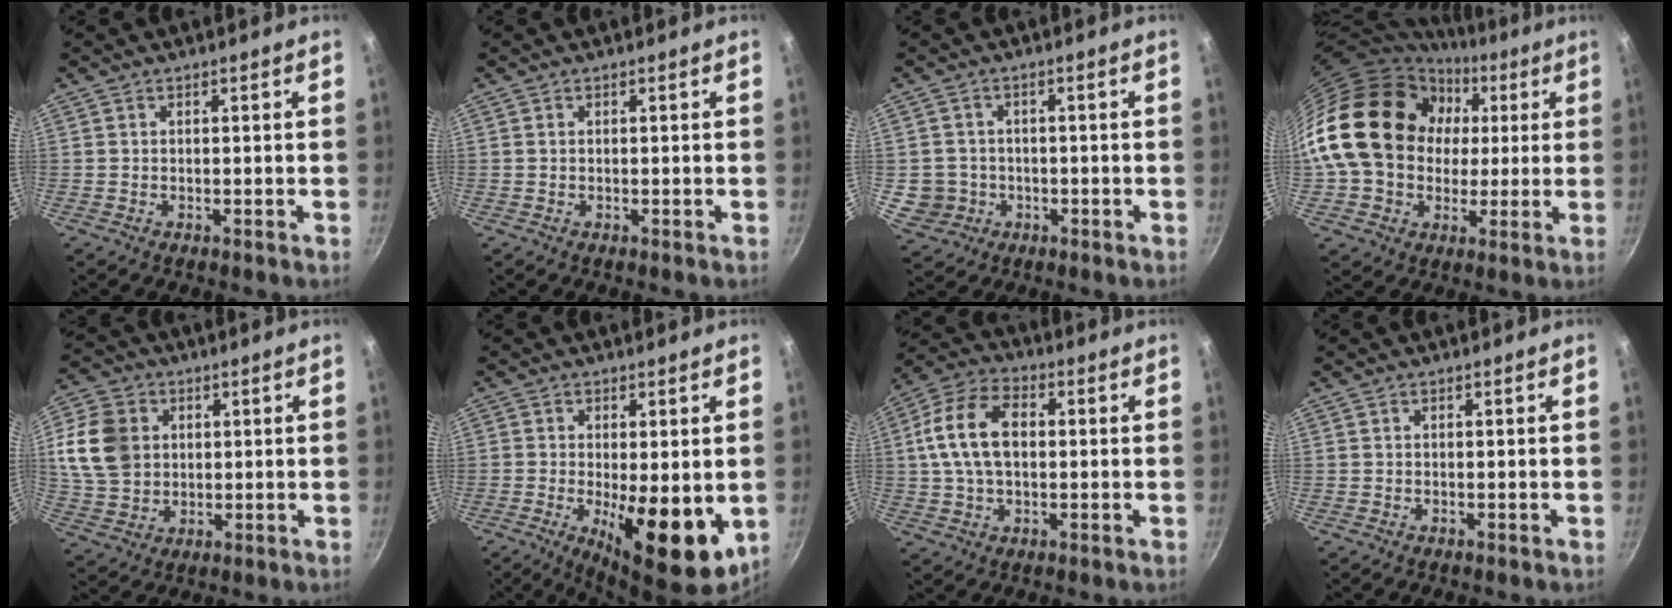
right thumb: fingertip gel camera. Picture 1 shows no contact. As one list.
[{"total": 0.0}, {"total": 5.8, "force": [-0.8, 5.6, 1.3], "torque": [-0.003, 0.013, 0.000]}, {"total": 24.9, "force": [3.1, 19.9, 14.6], "torque": [-0.259, 0.041, 0.059]}, {"total": 12.6, "force": [2.7, 10.2, 6.9], "torque": [-0.116, 0.000, 0.055]}, {"total": 12.9, "force": [-2.4, 4.7, 11.8], "torque": [-0.159, -0.011, -0.022]}, {"total": 13.3, "force": [1.4, 8.4, 10.1], "torque": [-0.179, 0.023, 0.015]}, {"total": 0.0}]